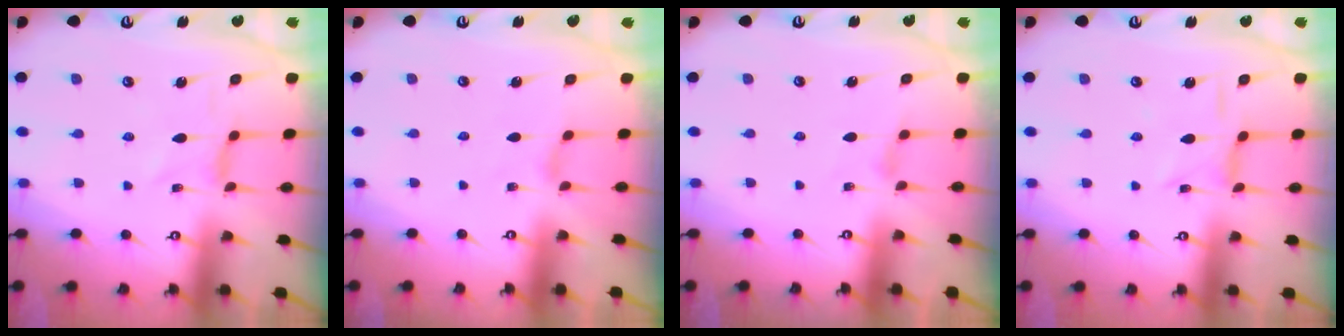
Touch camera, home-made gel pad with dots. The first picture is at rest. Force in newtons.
{"total": 1.1, "press": 1.1, "slide": 0.3}
{"total": 1.9, "press": 1.9, "slide": 0.4}
{"total": 2.6, "press": 2.5, "slide": 0.5}